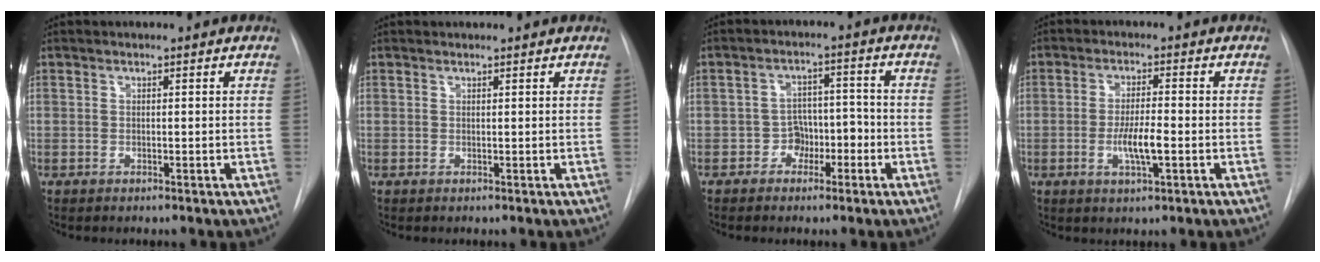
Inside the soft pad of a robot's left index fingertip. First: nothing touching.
{"total": 1.0, "force": [1.0, 0.1, -0.1], "torque": [-0.007, 0.008, 0.012]}
{"total": 4.3, "force": [-2.4, 3.1, 1.7], "torque": [-0.017, 0.013, -0.041]}
{"total": 5.0, "force": [-1.7, 0.7, 4.6], "torque": [-0.090, -0.010, -0.029]}